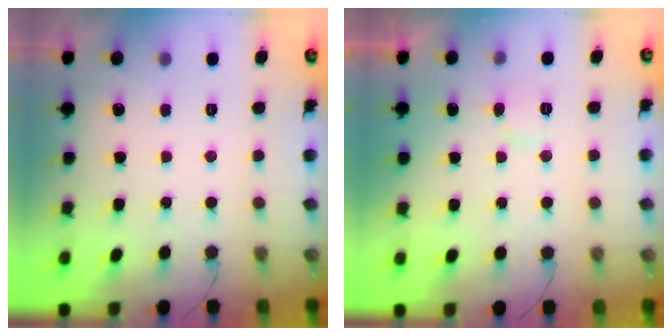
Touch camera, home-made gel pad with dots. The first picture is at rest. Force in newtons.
{"total": 5.7, "press": 5.7, "slide": 0.5}